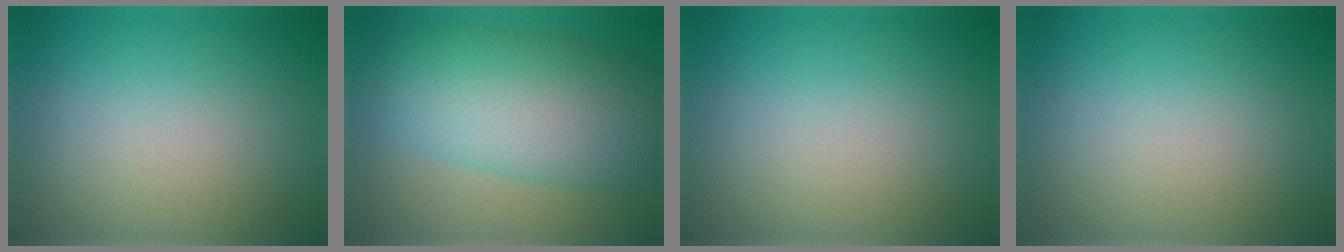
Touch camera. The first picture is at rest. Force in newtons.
{"total": 11.4, "press": 11.4, "slide": 0.2}
{"total": 0.0}
{"total": 0.0}